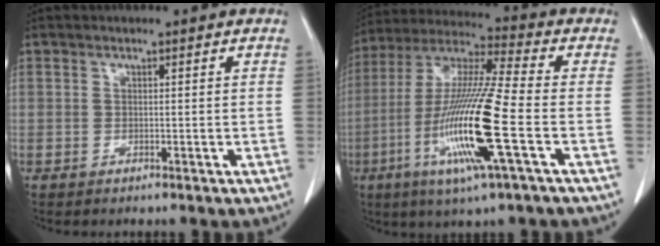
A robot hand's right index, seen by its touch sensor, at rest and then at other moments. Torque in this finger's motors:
{"motor_torque": [2.14, 0.00, 0.59, 0.21]}